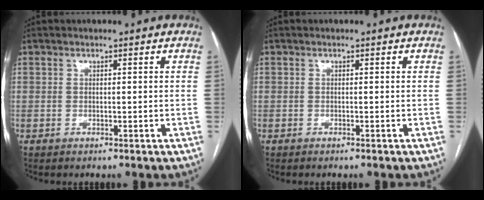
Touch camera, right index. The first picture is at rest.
{"total": 0.0}